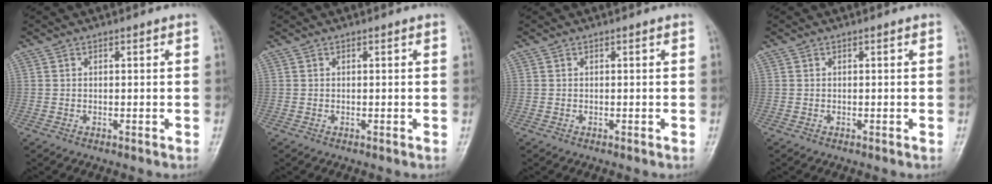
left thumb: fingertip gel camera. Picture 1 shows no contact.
{"total": 0.0}
{"total": 0.0}
{"total": 0.0}